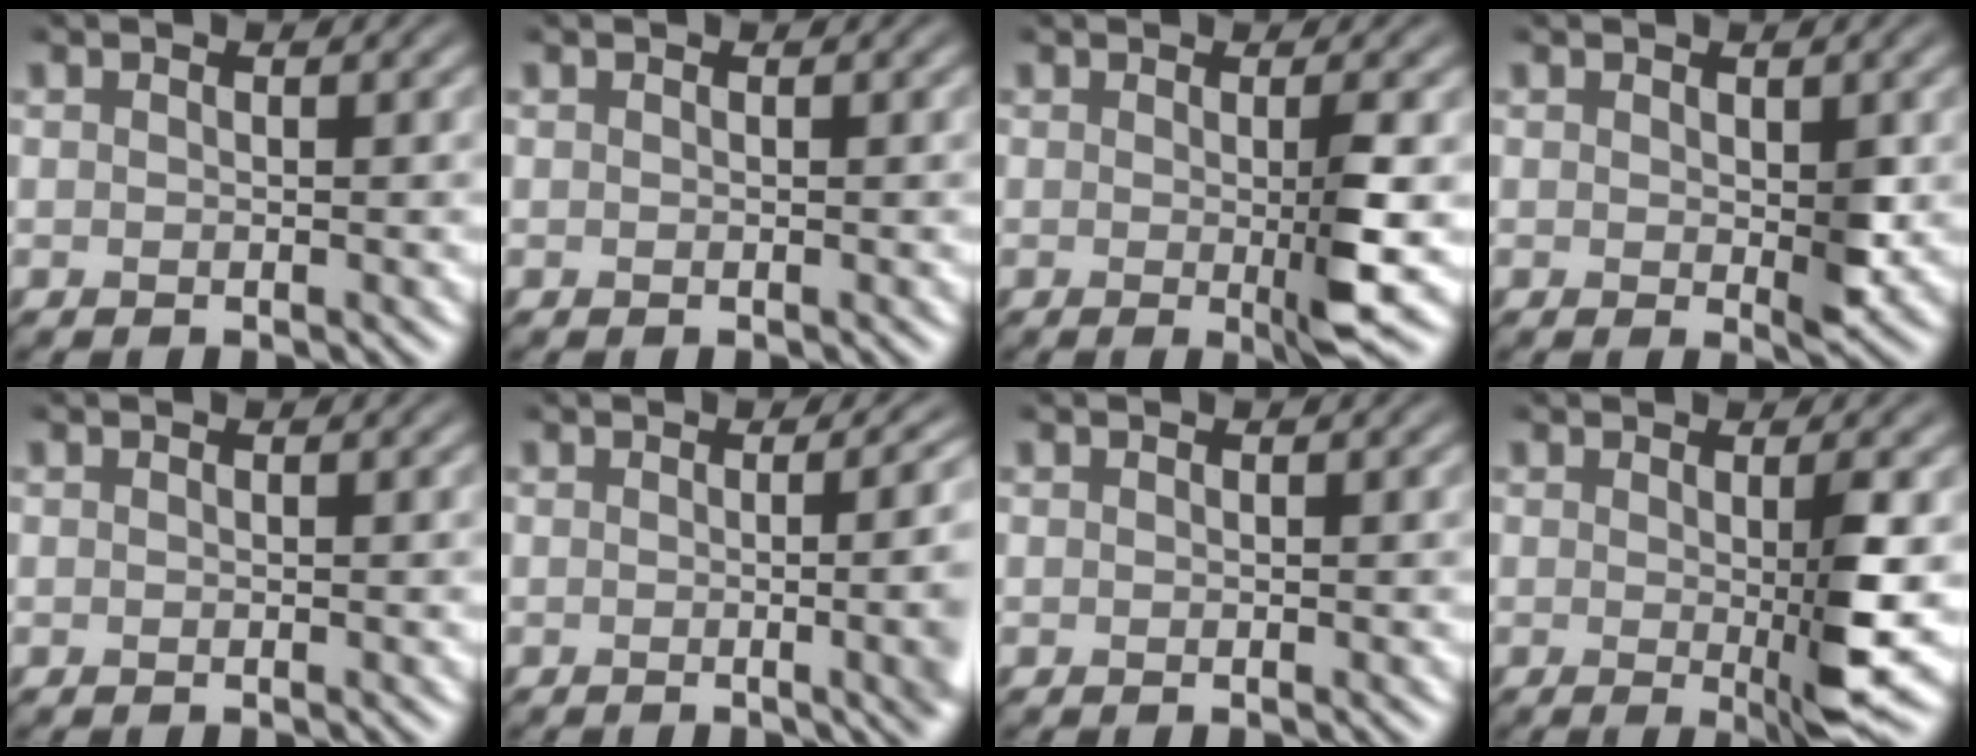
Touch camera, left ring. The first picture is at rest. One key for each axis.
{"total": 0.0}
{"total": 3.6, "fx": -0.4, "fy": 0.2, "fz": 3.6, "tx": -0.064, "ty": -0.011, "tz": -0.004}
{"total": 1.9, "fx": 0.1, "fy": 0.5, "fz": 1.8, "tx": -0.034, "ty": -0.009, "tz": 0.005}
{"total": 0.0}
{"total": 11.0, "fx": 0.6, "fy": 5.2, "fz": 9.7, "tx": -0.046, "ty": 0.027, "tz": -0.003}
{"total": 0.0}
{"total": 4.3, "fx": -0.3, "fy": 0.3, "fz": 4.3, "tx": -0.074, "ty": -0.014, "tz": 0.001}